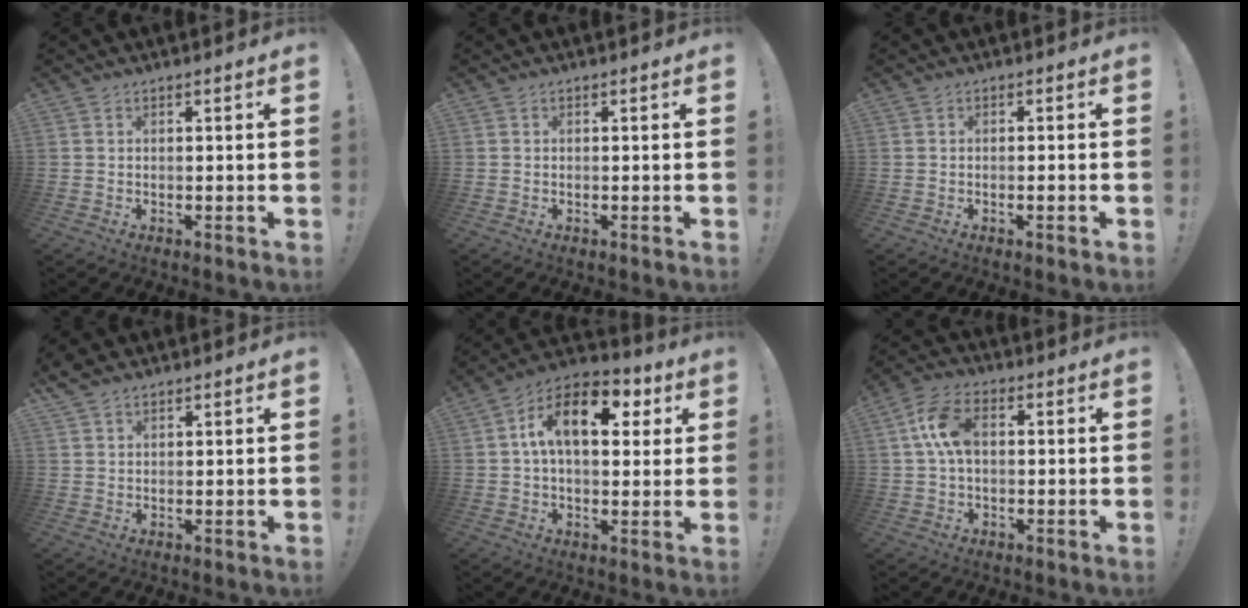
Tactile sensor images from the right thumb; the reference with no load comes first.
{"total": 0.0}
{"total": 1.5, "force": [-0.8, 0.0, 1.3], "torque": [-0.024, 0.002, -0.013]}
{"total": 3.1, "force": [2.5, 1.3, 1.1], "torque": [-0.019, -0.014, 0.049]}
{"total": 14.1, "force": [3.8, 8.1, 10.9], "torque": [-0.170, 0.012, 0.065]}
{"total": 9.6, "force": [1.1, 5.7, 7.6], "torque": [-0.156, 0.011, 0.023]}